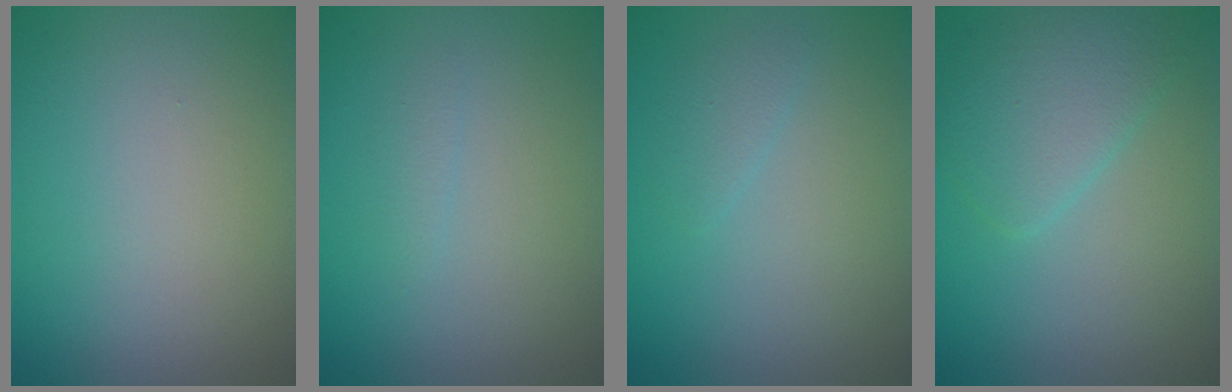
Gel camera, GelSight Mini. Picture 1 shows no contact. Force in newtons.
{"total": 0.7, "press": 0.7, "slide": 0.0}
{"total": 1.1, "press": 1.1, "slide": 0.1}
{"total": 3.6, "press": 3.6, "slide": 0.1}